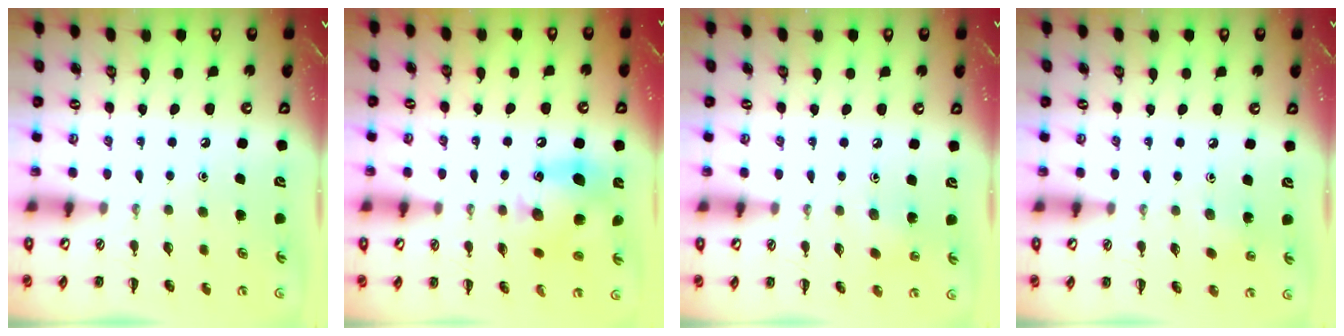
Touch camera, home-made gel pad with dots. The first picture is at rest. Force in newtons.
{"total": 12.6, "press": 12.5, "slide": 1.6}
{"total": 6.1, "press": 5.9, "slide": 1.8}
{"total": 6.3, "press": 6.1, "slide": 1.6}